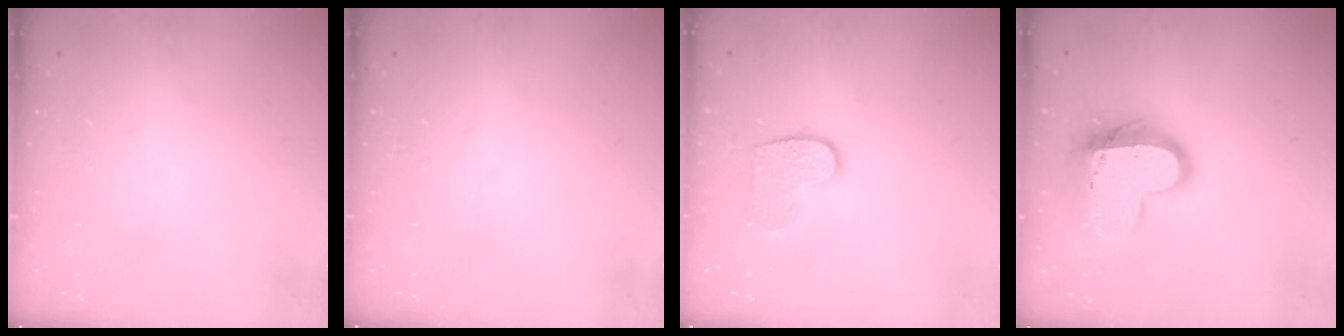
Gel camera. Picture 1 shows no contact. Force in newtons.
{"total": 0.0}
{"total": 7.4, "press": 7.4, "slide": 0.2}
{"total": 14.4, "press": 14.4, "slide": 1.1}